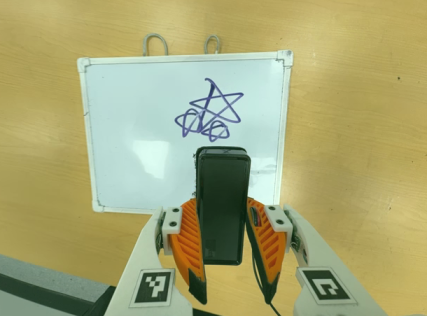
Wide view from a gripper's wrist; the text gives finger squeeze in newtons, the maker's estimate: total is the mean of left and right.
{"total": 6.3, "left": 4.1, "right": 8.4}